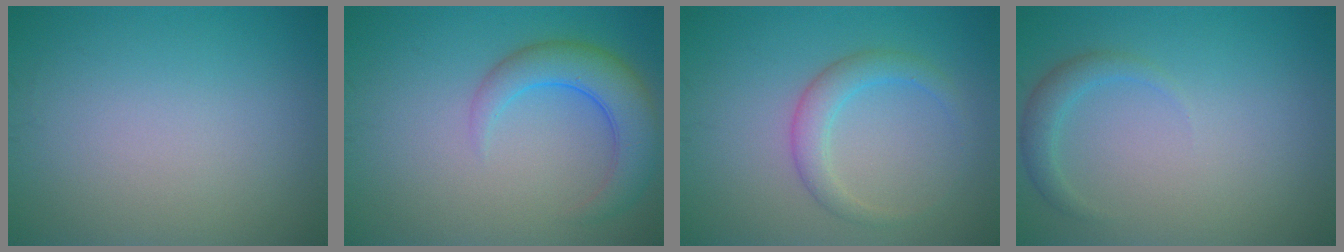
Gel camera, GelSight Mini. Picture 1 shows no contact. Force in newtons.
{"total": 4.9, "press": 4.9, "slide": 0.3}
{"total": 2.7, "press": 2.7, "slide": 0.1}
{"total": 1.7, "press": 1.7, "slide": 0.1}